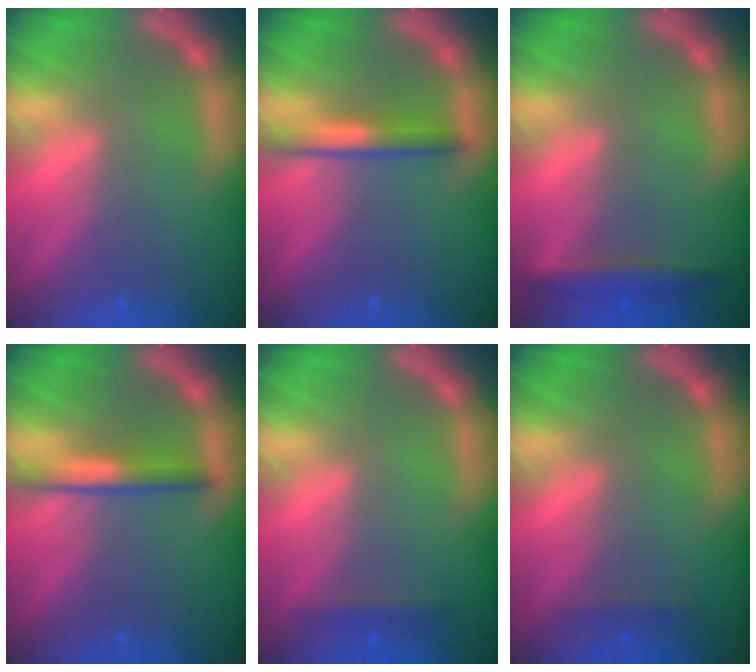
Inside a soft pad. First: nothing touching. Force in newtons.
{"total": 3.0}
{"total": 2.9}
{"total": 3.0}
{"total": 1.4}
{"total": 0.9}